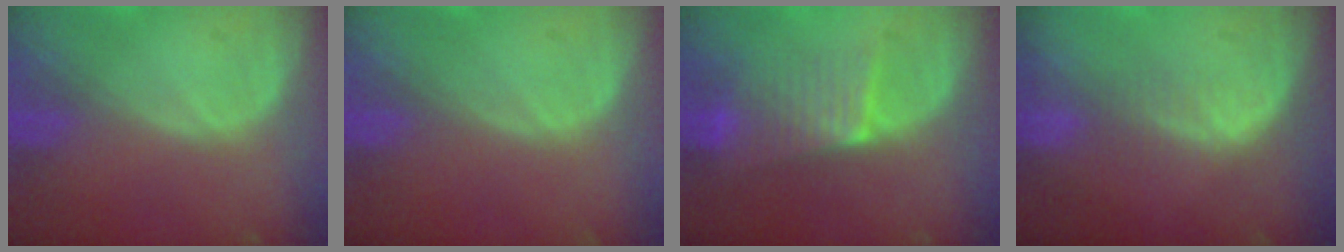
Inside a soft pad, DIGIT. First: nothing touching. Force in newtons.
{"total": 0.0}
{"total": 6.7, "press": 5.9, "slide": 3.1}
{"total": 2.7, "press": 2.3, "slide": 1.5}